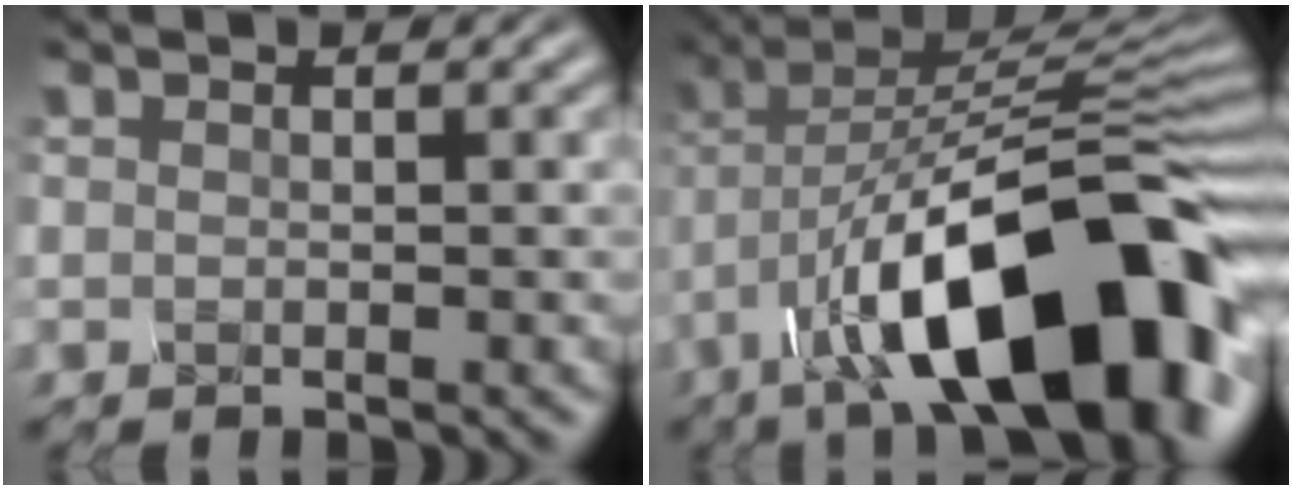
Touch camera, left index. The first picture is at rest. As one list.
[{"total": 15.4, "force": [-6.1, 6.9, 12.4], "torque": [-0.192, 0.017, -0.076]}]